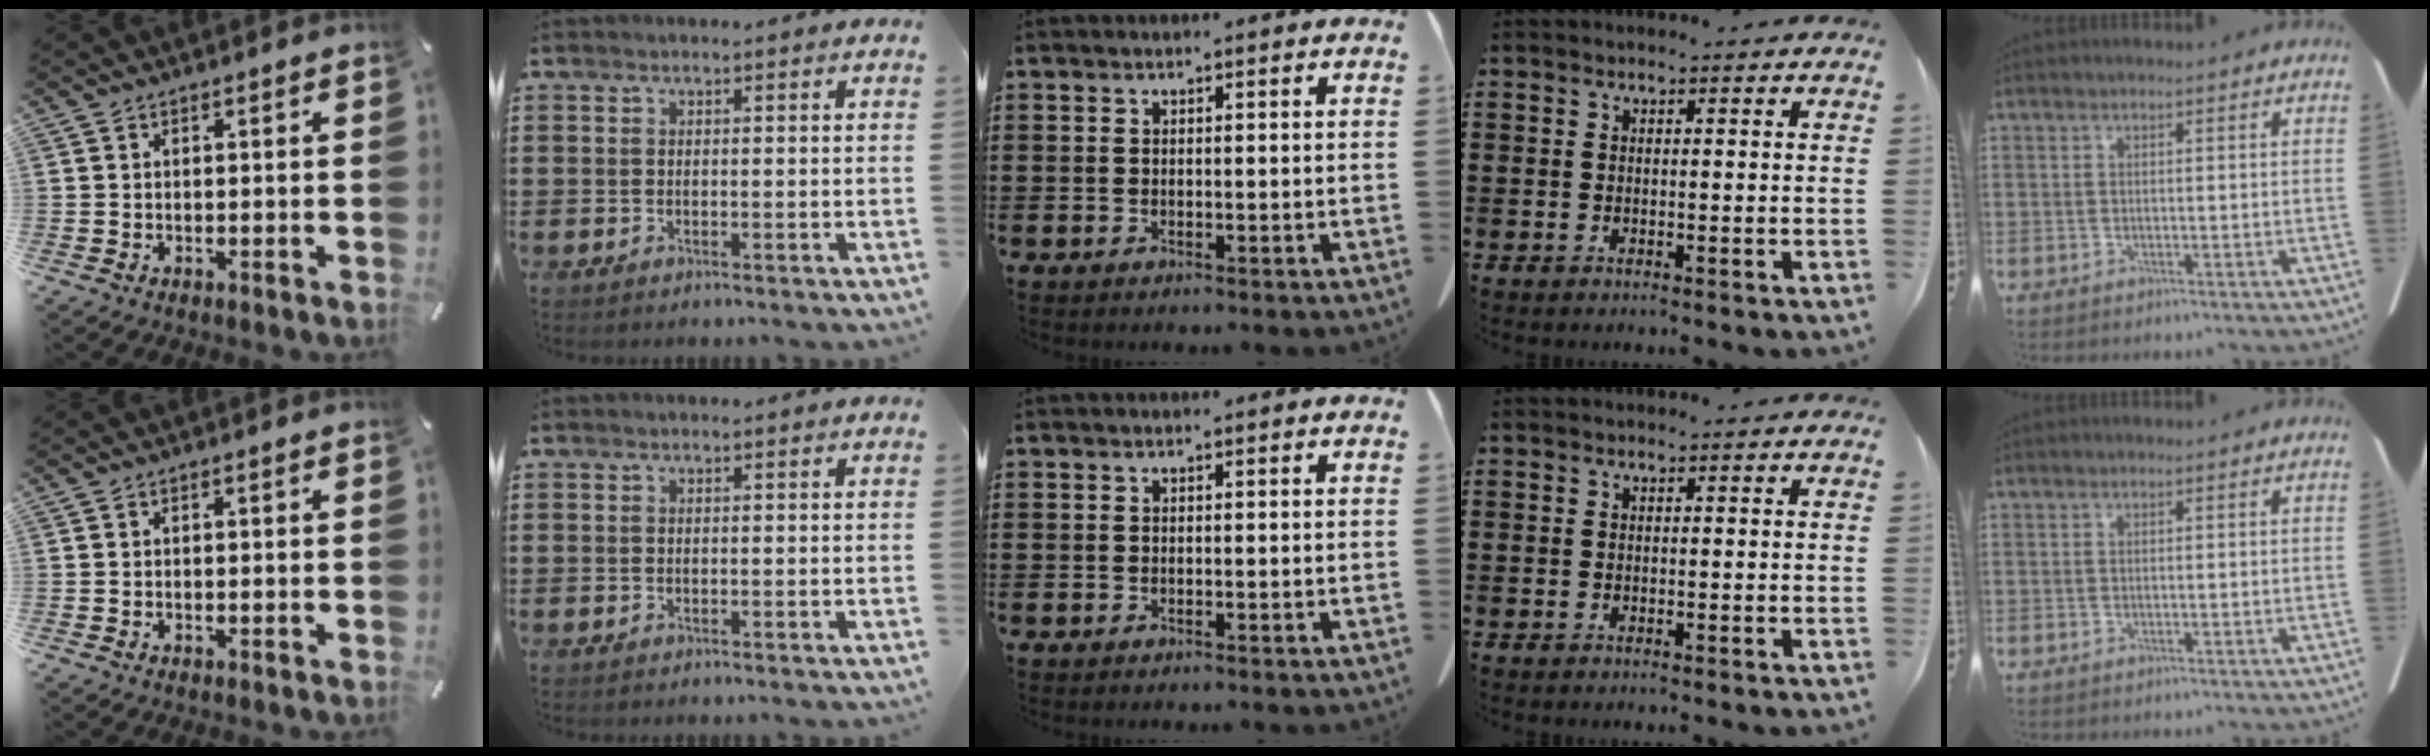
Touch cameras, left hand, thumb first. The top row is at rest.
{}